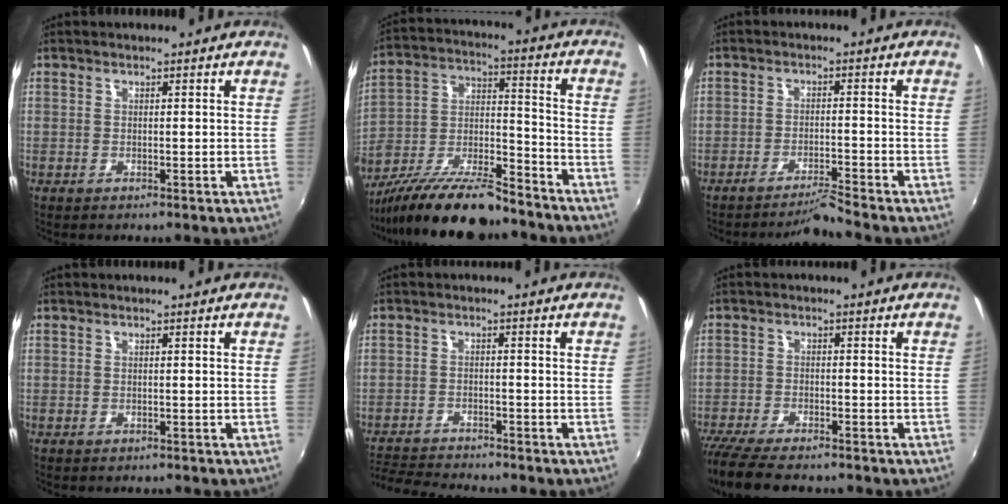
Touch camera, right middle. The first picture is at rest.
{"total": 19.8, "force": [-14.9, 5.5, 11.8], "torque": [-0.234, -0.023, -0.254]}
{"total": 4.0, "force": [-3.7, -1.6, 0.5], "torque": [-0.023, 0.006, -0.064]}
{"total": 1.1, "force": [-1.0, 0.4, 0.3], "torque": [-0.011, -0.003, -0.011]}
{"total": 9.2, "force": [-8.6, 1.2, 2.9], "torque": [-0.082, -0.013, -0.146]}
{"total": 11.9, "force": [-10.1, 2.6, 5.7], "torque": [-0.136, -0.039, -0.176]}